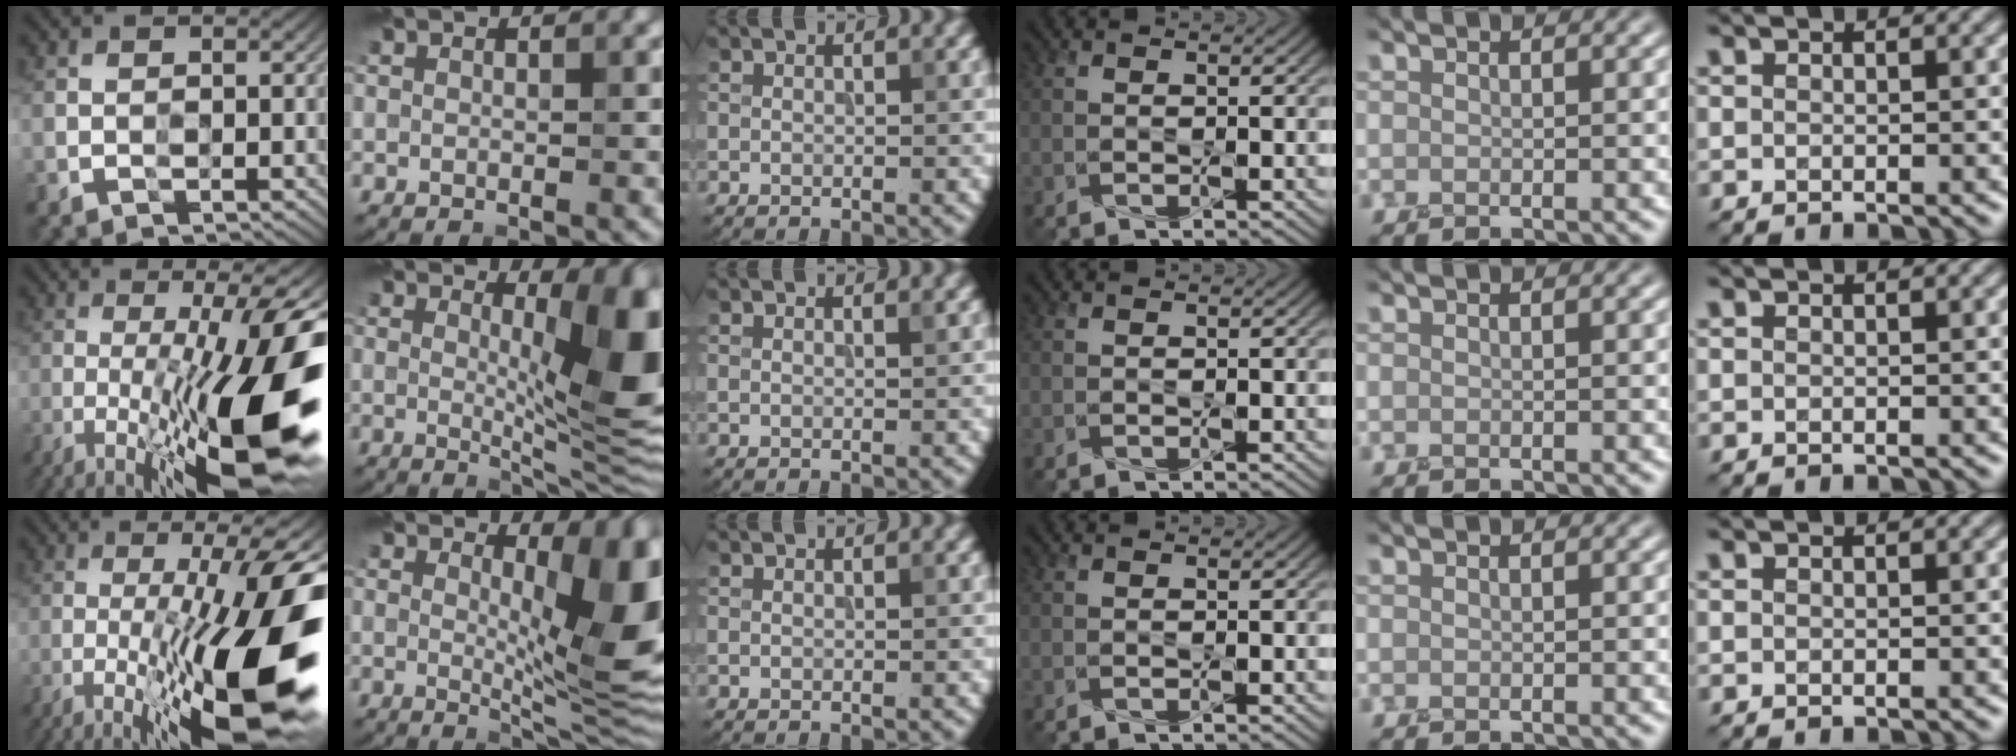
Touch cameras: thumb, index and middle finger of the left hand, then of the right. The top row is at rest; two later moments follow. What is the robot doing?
{"motion": "press", "object": "grip strengthener"}